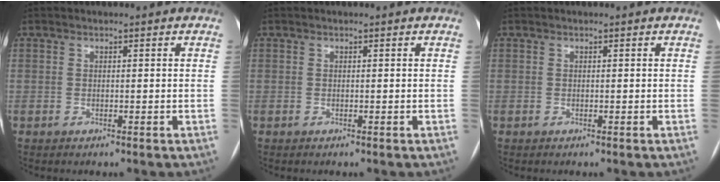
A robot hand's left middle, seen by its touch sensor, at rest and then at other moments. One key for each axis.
{"total": 0.0}
{"total": 0.0}